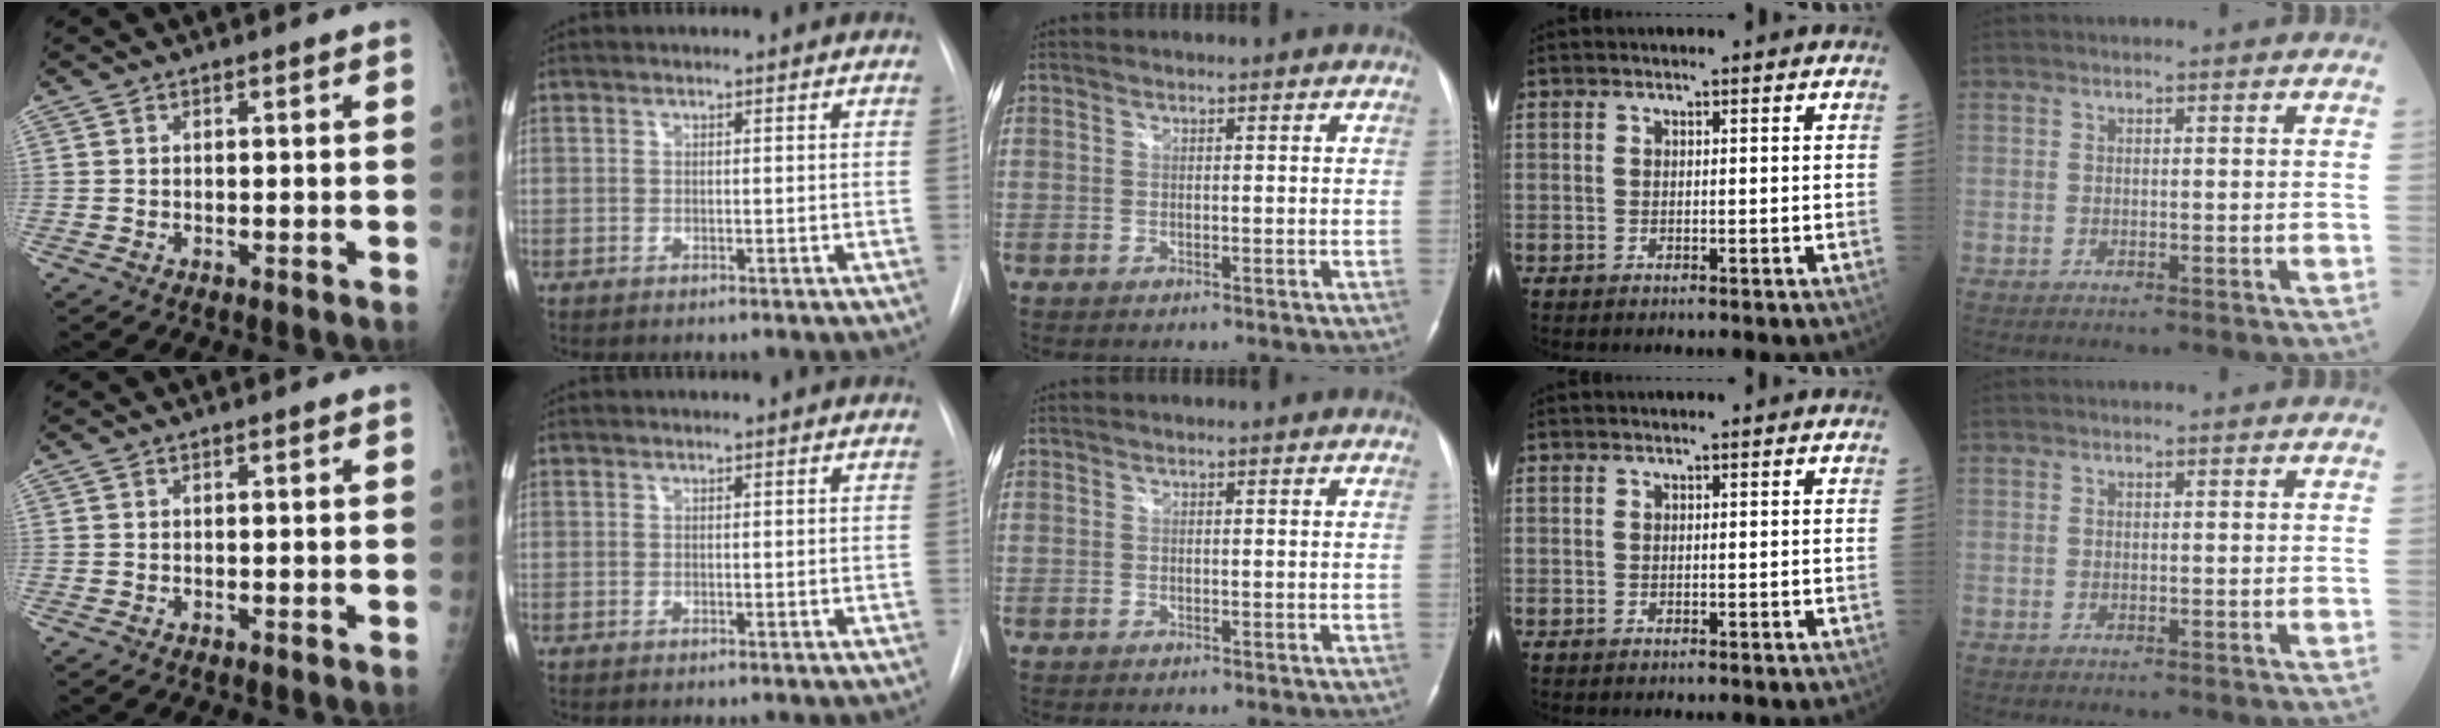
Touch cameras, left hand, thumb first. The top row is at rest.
{}